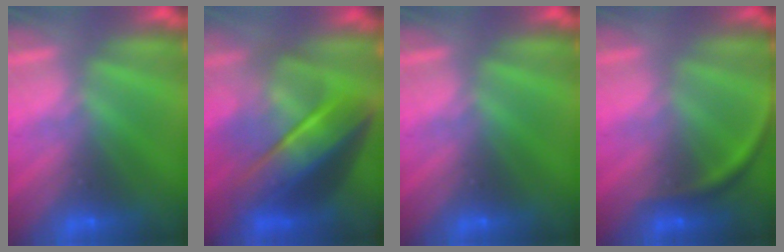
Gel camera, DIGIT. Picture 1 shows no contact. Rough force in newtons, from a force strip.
{"total": 7.4}
{"total": 0.0}
{"total": 3.3}